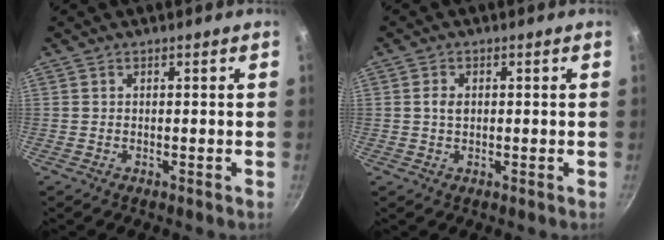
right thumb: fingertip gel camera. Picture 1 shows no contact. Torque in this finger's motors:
{"motor_torque": [-0.01, 0.00, 0.25, 0.42, 0.09]}